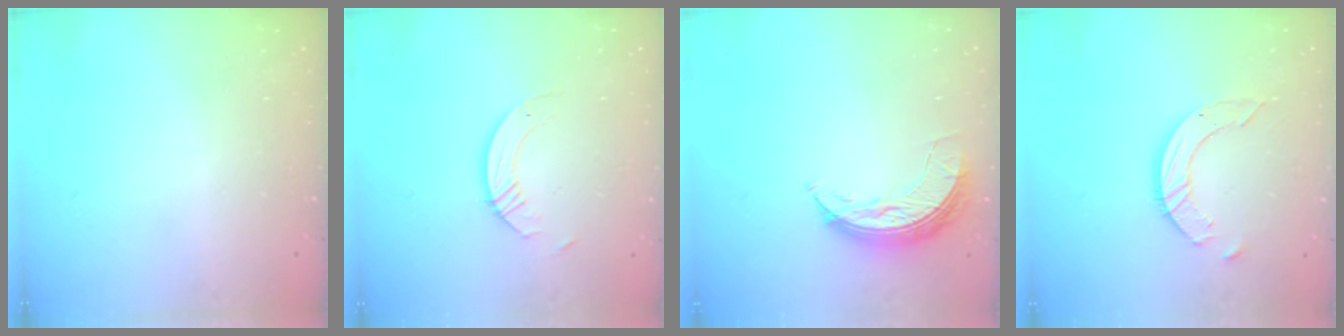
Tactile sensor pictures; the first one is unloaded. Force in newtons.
{"total": 3.4, "press": 3.4, "slide": 0.3}
{"total": 7.6, "press": 7.6, "slide": 0.1}
{"total": 7.9, "press": 7.8, "slide": 0.7}